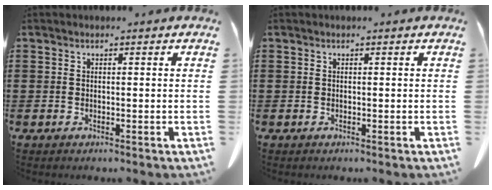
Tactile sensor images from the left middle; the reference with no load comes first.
{"total": 0.0}